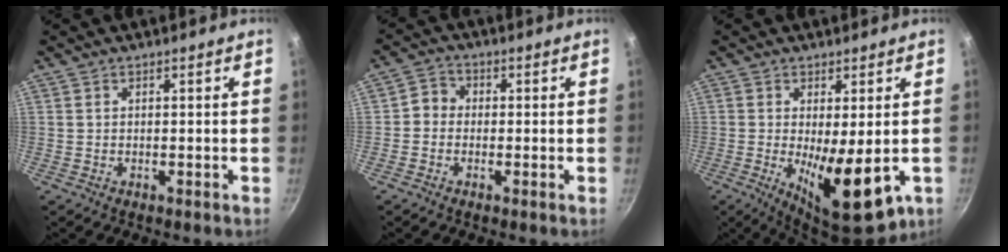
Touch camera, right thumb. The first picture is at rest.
{"total": 3.1, "force": [-0.7, 2.8, 1.2], "torque": [-0.008, 0.012, -0.028]}
{"total": 11.7, "force": [-1.9, 3.7, 10.9], "torque": [-0.161, -0.015, -0.015]}